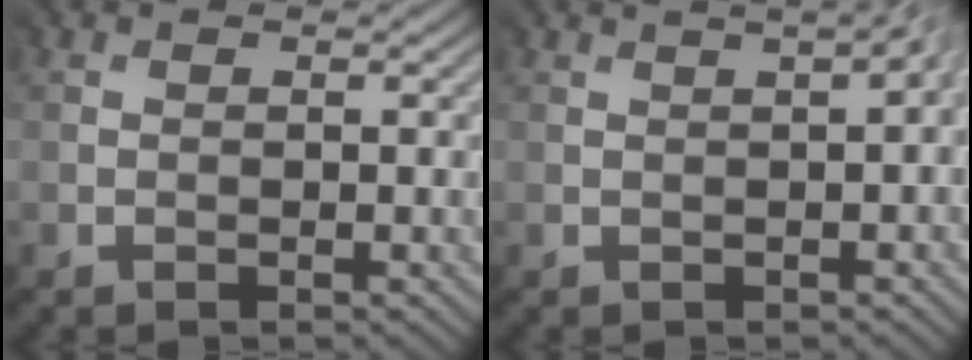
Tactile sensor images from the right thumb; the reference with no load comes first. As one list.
[{"total": 2.9, "force": [0.6, 0.7, 2.7], "torque": [-0.009, 0.022, -0.005]}]